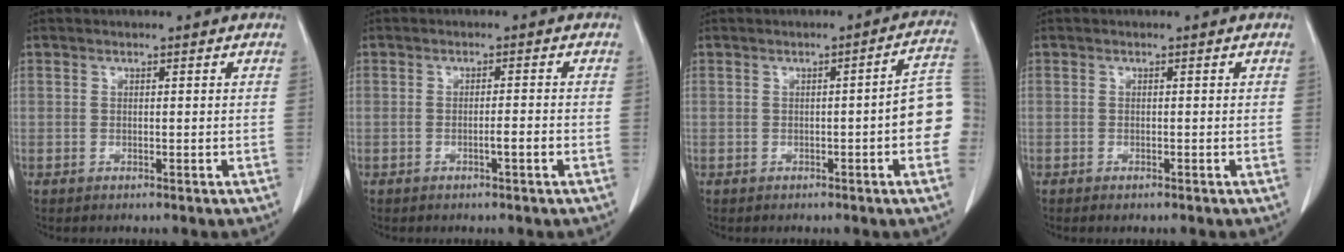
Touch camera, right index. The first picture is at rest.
{"total": 1.9, "force": [-0.8, -0.1, 1.7], "torque": [-0.027, 0.000, -0.014]}
{"total": 8.4, "force": [-1.2, 0.5, 8.3], "torque": [-0.085, 0.016, -0.025]}
{"total": 0.8, "force": [-0.6, 0.2, 0.5], "torque": [-0.009, -0.002, -0.005]}